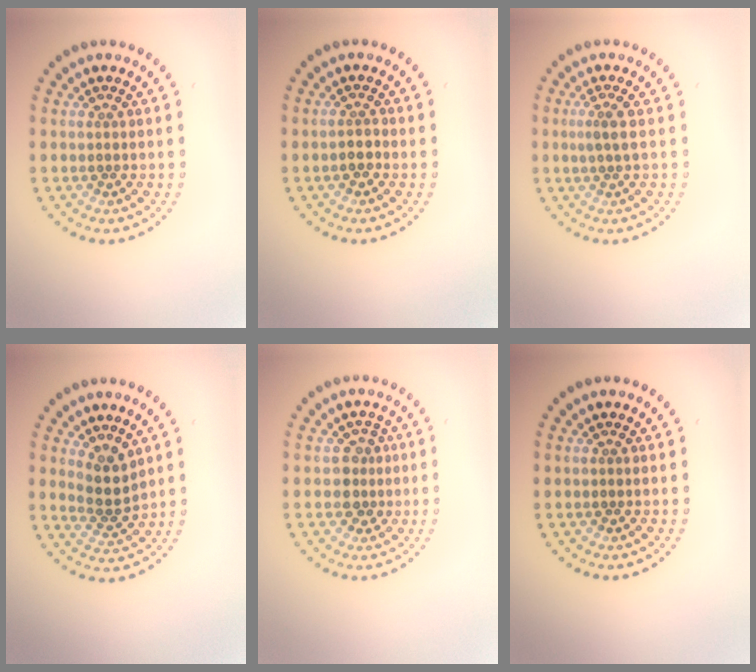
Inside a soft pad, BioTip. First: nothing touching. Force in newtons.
{"total": 1.2, "press": 1.1, "slide": 0.5}
{"total": 1.7, "press": 1.2, "slide": 1.1}
{"total": 2.6, "press": 2.0, "slide": 1.7}
{"total": 2.2, "press": 2.0, "slide": 0.9}
{"total": 0.0}